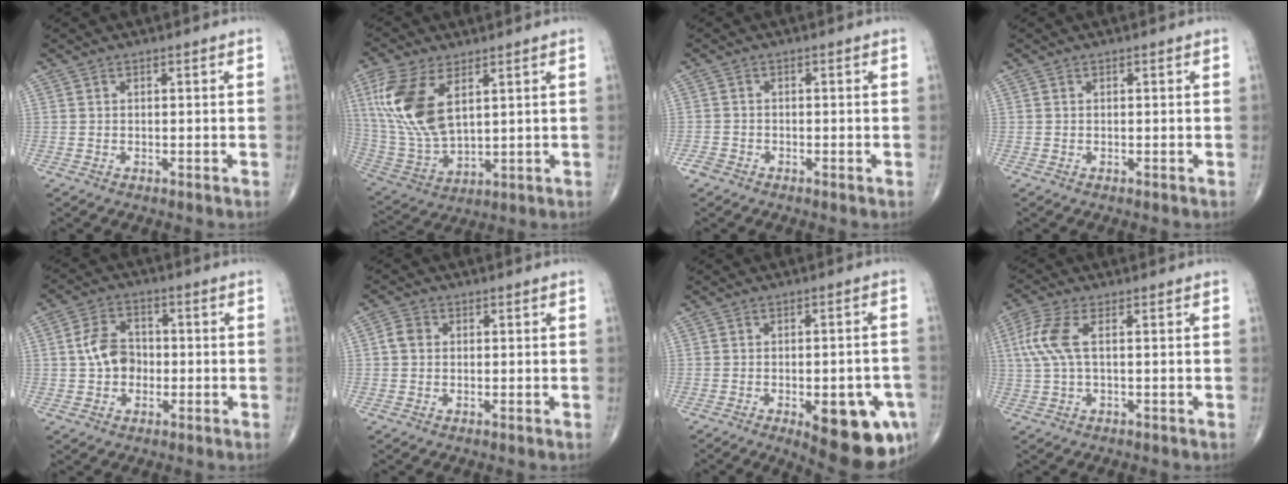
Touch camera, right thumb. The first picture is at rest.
{"total": 15.4, "force": [5.5, 7.8, 12.1], "torque": [-0.262, -0.016, 0.119]}
{"total": 1.5, "force": [-1.2, 0.9, 0.4], "torque": [-0.006, 0.001, -0.026]}
{"total": 0.0}
{"total": 7.4, "force": [-0.5, 5.6, 4.8], "torque": [-0.069, 0.019, -0.016]}
{"total": 2.5, "force": [0.2, 2.0, 1.5], "torque": [-0.029, 0.007, 0.001]}
{"total": 15.2, "force": [-6.0, 5.7, 12.7], "torque": [-0.110, 0.014, -0.060]}
{"total": 6.8, "force": [1.2, 2.5, 6.2], "torque": [-0.176, 0.017, 0.024]}